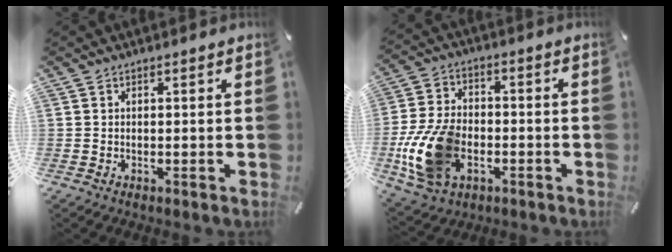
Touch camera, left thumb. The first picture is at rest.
{"total": 15.8, "force": [-4.4, 11.0, 10.4], "torque": [-0.225, 0.022, -0.074]}